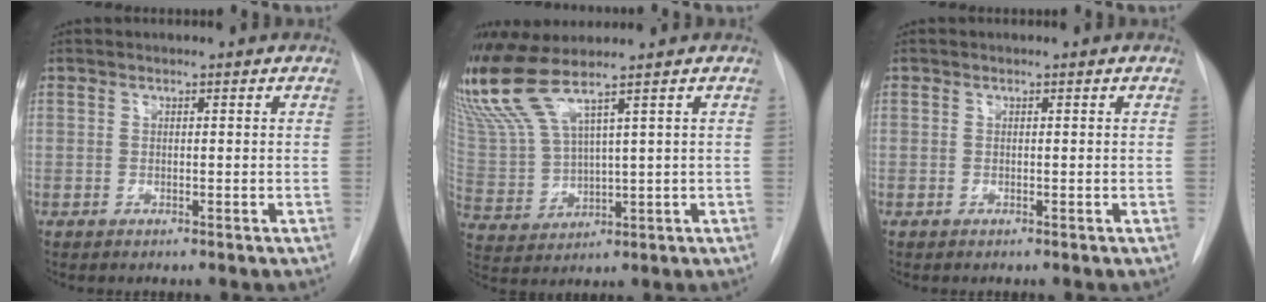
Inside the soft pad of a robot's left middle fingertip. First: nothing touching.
{"total": 9.0, "force": [7.0, -0.3, 5.5], "torque": [-0.138, -0.005, 0.157]}
{"total": 0.0}